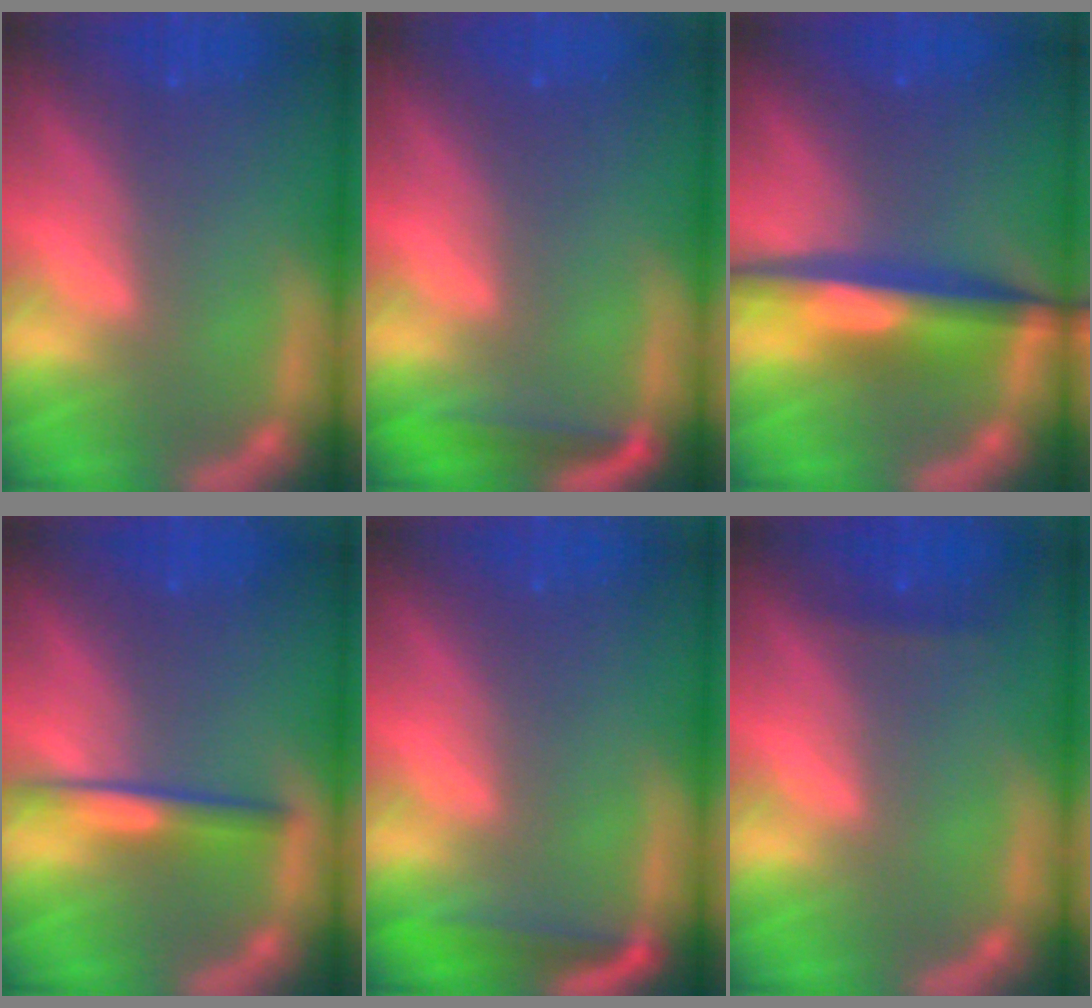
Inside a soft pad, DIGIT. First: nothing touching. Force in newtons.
{"total": 2.5}
{"total": 6.5}
{"total": 3.0}
{"total": 3.0}
{"total": 0.9}